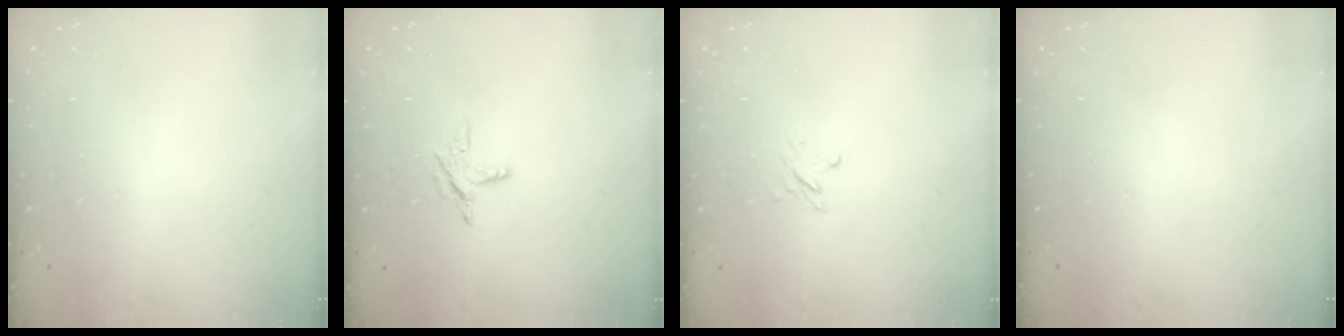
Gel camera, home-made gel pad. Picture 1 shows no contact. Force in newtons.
{"total": 6.5, "press": 6.5, "slide": 0.4}
{"total": 2.4, "press": 2.4, "slide": 0.3}
{"total": 0.0}